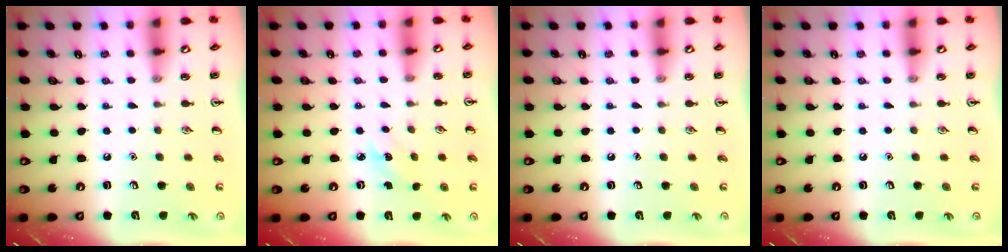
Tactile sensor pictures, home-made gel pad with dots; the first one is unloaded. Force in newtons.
{"total": 2.4, "press": 2.2, "slide": 0.8}
{"total": 0.0}
{"total": 0.0}